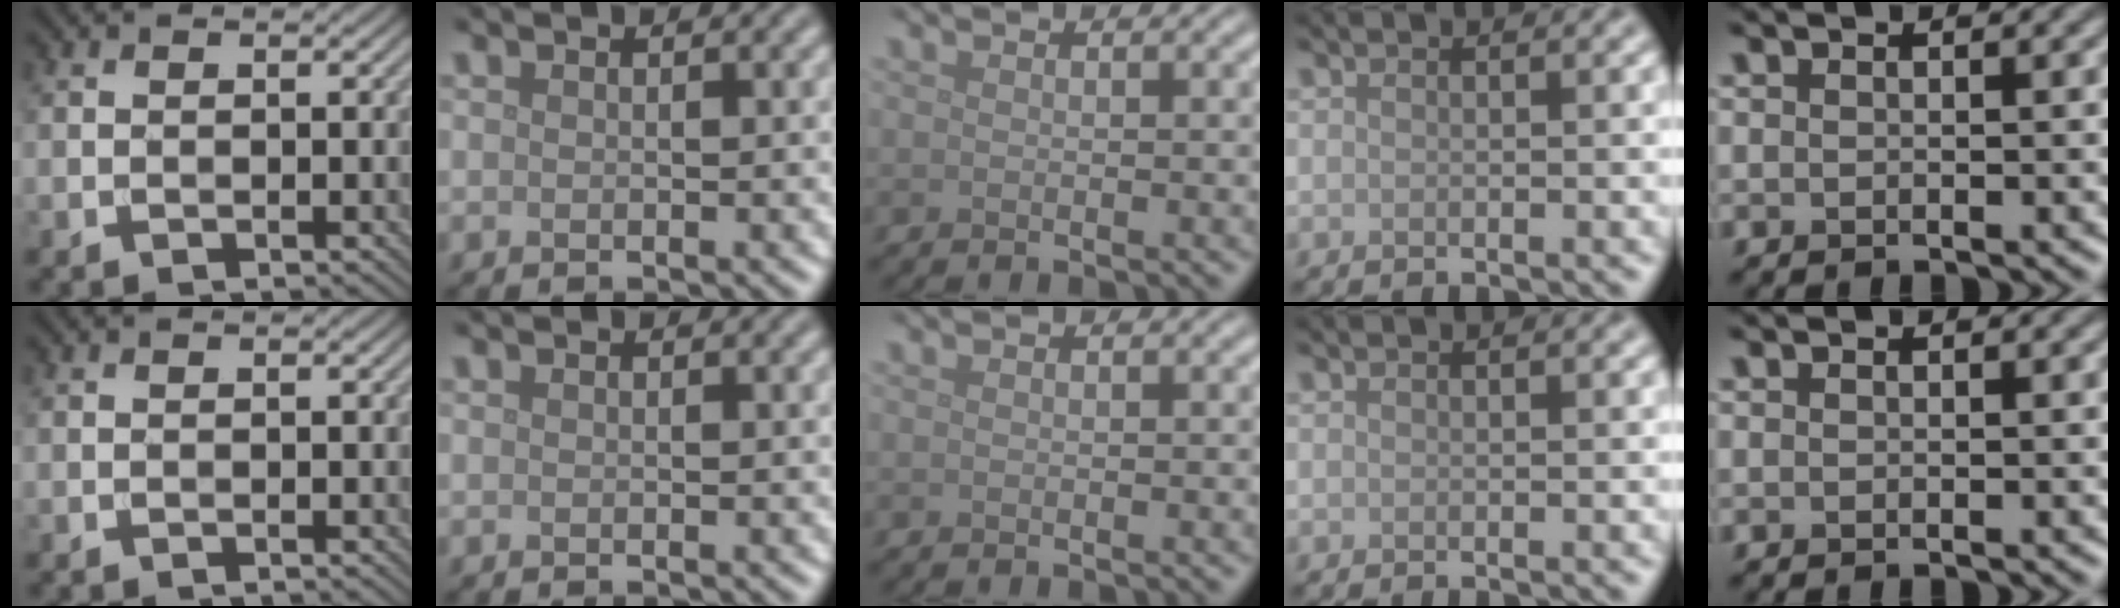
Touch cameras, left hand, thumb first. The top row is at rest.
{}